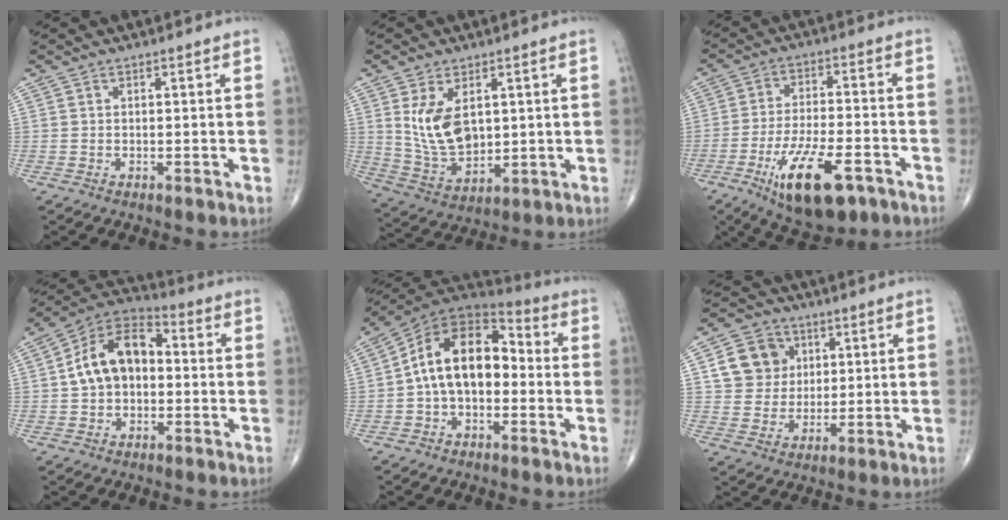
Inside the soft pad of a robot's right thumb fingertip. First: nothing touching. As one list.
[{"total": 10.9, "force": [2.8, 6.5, 8.4], "torque": [-0.141, -0.021, 0.072]}, {"total": 15.7, "force": [-7.7, 6.2, 12.2], "torque": [-0.205, 0.021, -0.120]}, {"total": 13.2, "force": [0.4, 8.9, 9.7], "torque": [-0.150, 0.036, -0.009]}, {"total": 15.3, "force": [-0.8, 9.6, 11.9], "torque": [-0.176, 0.049, -0.027]}, {"total": 9.8, "force": [2.8, 8.7, 3.5], "torque": [-0.031, -0.003, 0.050]}]